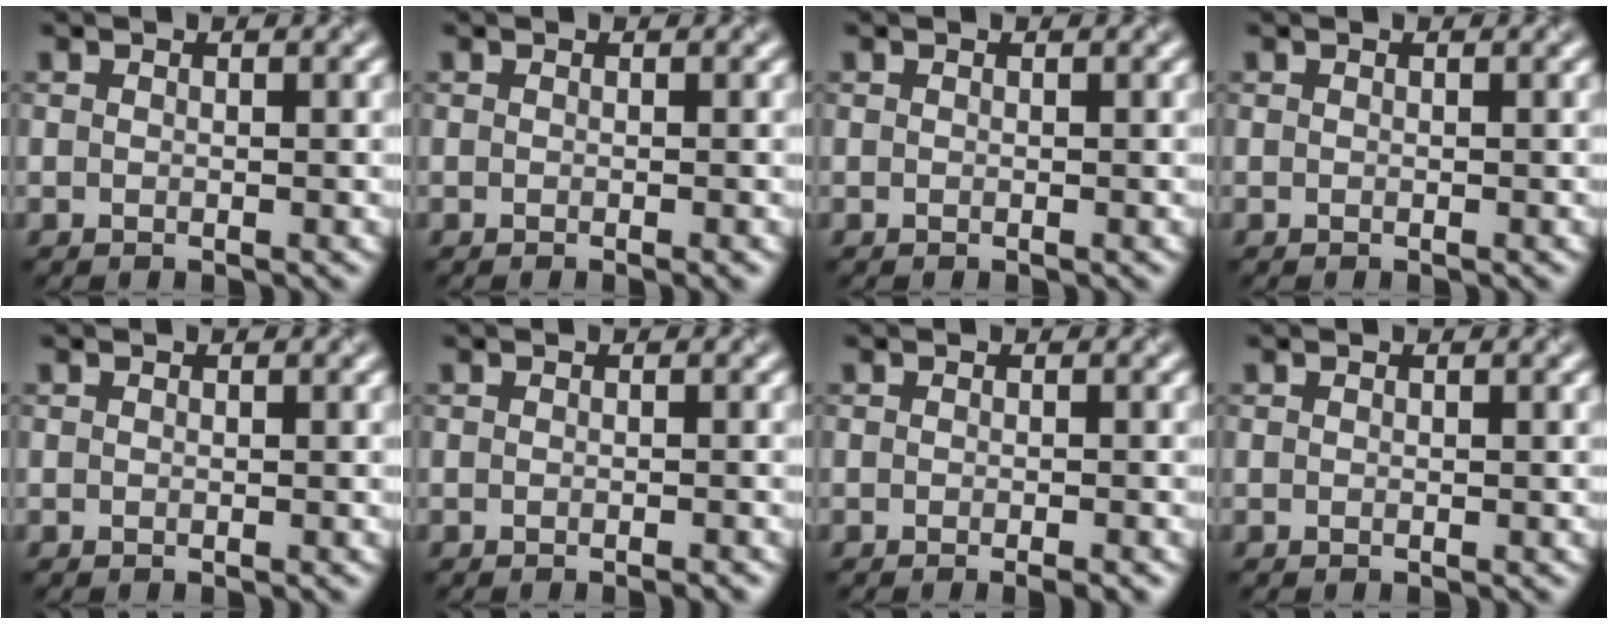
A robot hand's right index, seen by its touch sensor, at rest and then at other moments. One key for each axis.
{"total": 0.7, "fx": -0.2, "fy": 0.2, "fz": 0.7, "tx": -0.008, "ty": -0.002, "tz": -0.003}
{"total": 0.0}
{"total": 0.0}
{"total": 0.0}
{"total": 1.3, "fx": -0.5, "fy": 0.4, "fz": 1.1, "tx": -0.007, "ty": 0.000, "tz": -0.002}
{"total": 1.6, "fx": -0.7, "fy": 0.4, "fz": 1.4, "tx": -0.012, "ty": -0.001, "tz": -0.007}
{"total": 0.0}